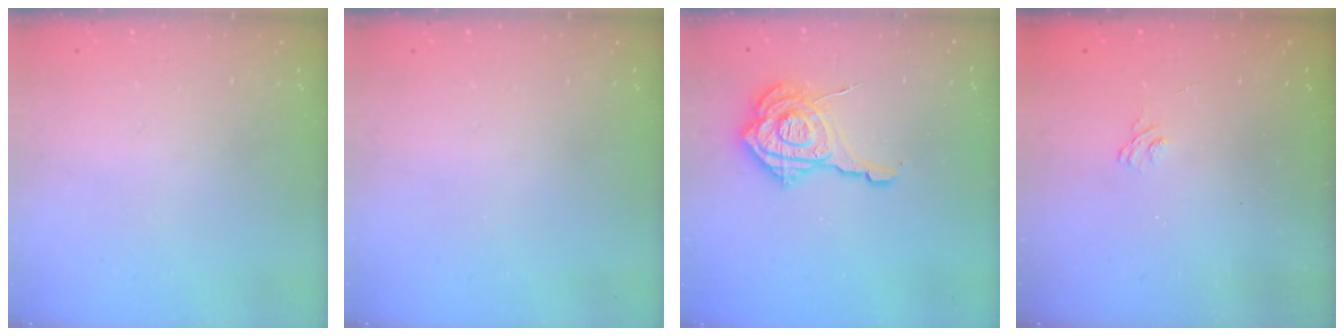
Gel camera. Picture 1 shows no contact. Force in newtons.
{"total": 0.0}
{"total": 17.0, "press": 17.0, "slide": 1.4}
{"total": 2.1, "press": 1.6, "slide": 1.3}